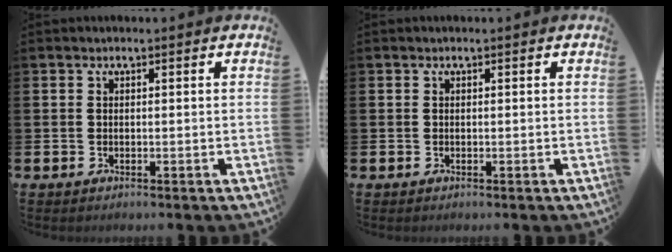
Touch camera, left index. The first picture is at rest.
{"total": 0.0}